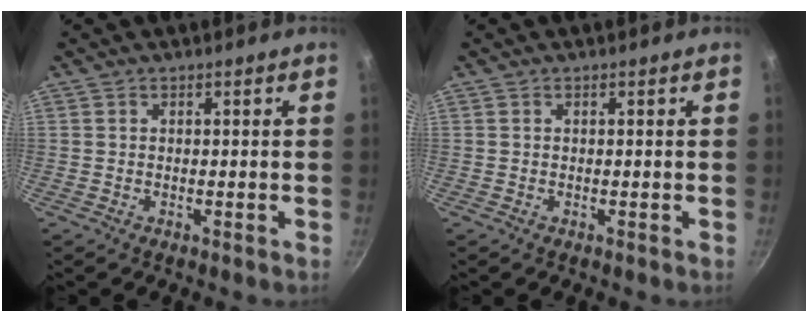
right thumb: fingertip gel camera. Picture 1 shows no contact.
{"total": 0.0}